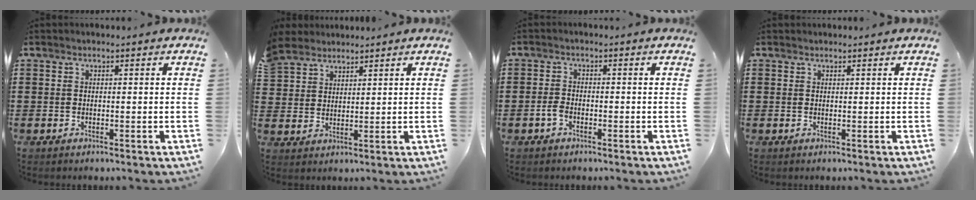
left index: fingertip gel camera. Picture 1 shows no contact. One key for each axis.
{"total": 4.0, "fx": 3.5, "fy": 1.9, "fz": -0.3, "tx": -0.013, "ty": -0.003, "tz": 0.068}
{"total": 2.0, "fx": -0.9, "fy": 1.1, "fz": 1.4, "tx": -0.044, "ty": -0.003, "tz": -0.022}
{"total": 0.7, "fx": 0.6, "fy": 0.3, "fz": 0.0, "tx": -0.001, "ty": 0.001, "tz": 0.012}